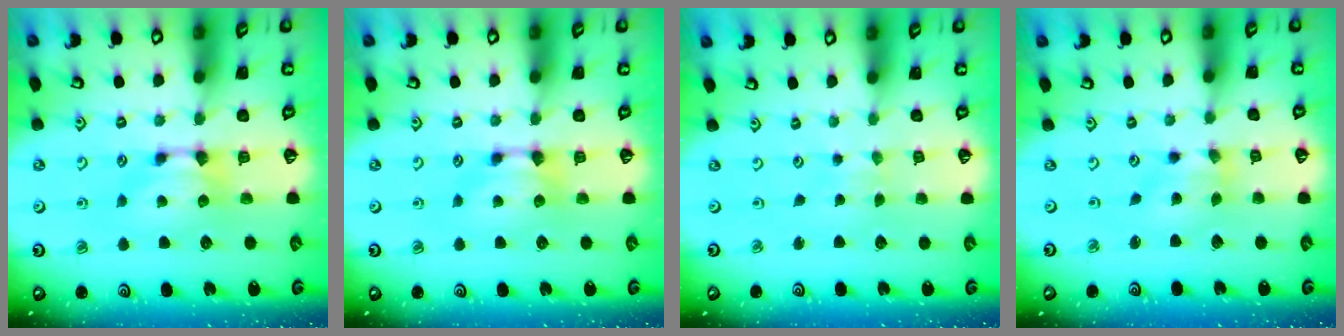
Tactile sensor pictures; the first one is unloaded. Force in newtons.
{"total": 0.0}
{"total": 3.6, "press": 3.6, "slide": 0.1}
{"total": 2.4, "press": 1.9, "slide": 1.4}